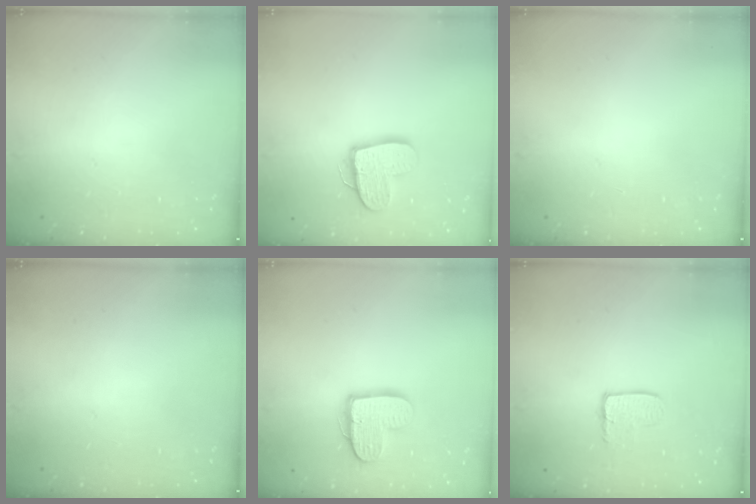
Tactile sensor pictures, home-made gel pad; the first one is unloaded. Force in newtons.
{"total": 13.7, "press": 13.6, "slide": 1.1}
{"total": 0.0}
{"total": 0.0}
{"total": 13.4, "press": 13.3, "slide": 1.2}
{"total": 5.5, "press": 5.5, "slide": 0.4}